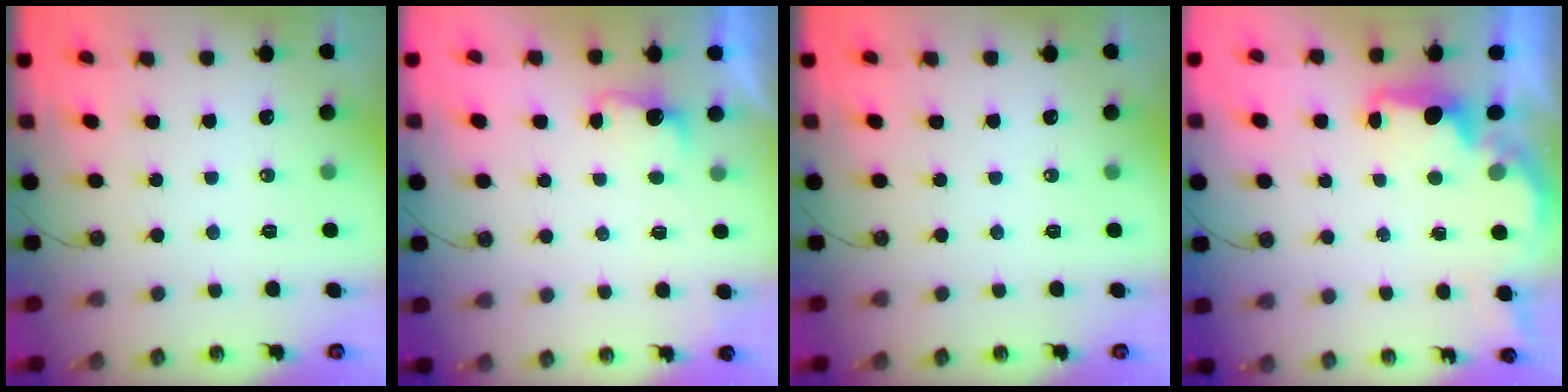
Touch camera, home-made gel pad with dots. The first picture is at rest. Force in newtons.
{"total": 2.8, "press": 2.6, "slide": 0.9}
{"total": 0.0}
{"total": 2.0, "press": 1.8, "slide": 0.8}